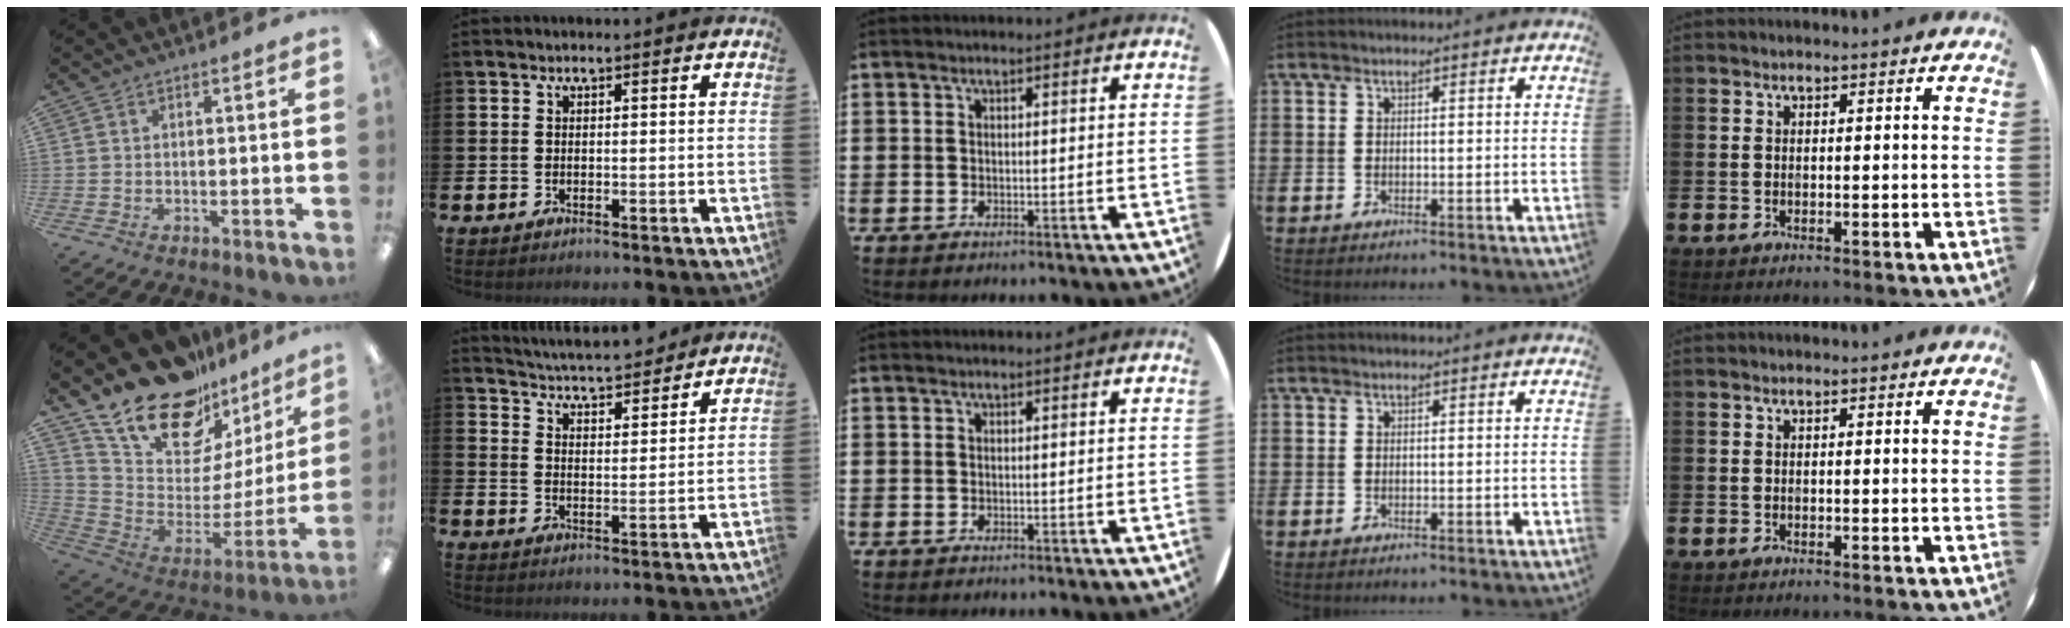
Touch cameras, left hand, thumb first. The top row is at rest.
{"thumb": {"total": 23.2, "force": [18.2, 10.8, 9.4], "torque": [-0.169, -0.125, 0.336]}, "index": {"total": 5.4, "force": [5.3, 0.4, 0.5], "torque": [-0.032, -0.037, 0.094]}}